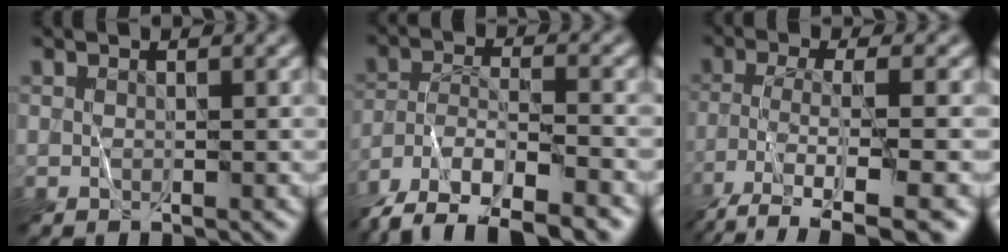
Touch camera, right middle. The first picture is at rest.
{"total": 9.8, "force": [-7.9, 3.2, 4.8], "torque": [-0.075, -0.014, -0.135]}
{"total": 6.9, "force": [-4.4, 1.4, 5.1], "torque": [-0.084, -0.002, -0.076]}